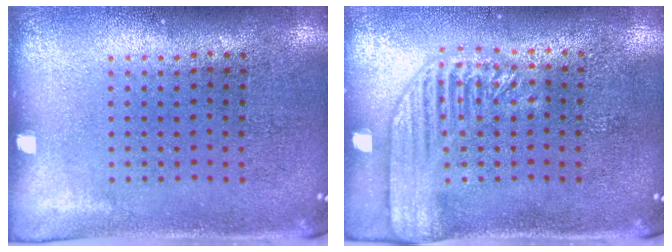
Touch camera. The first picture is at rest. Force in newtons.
{"total": 2.0, "press": 1.8, "slide": 0.7}